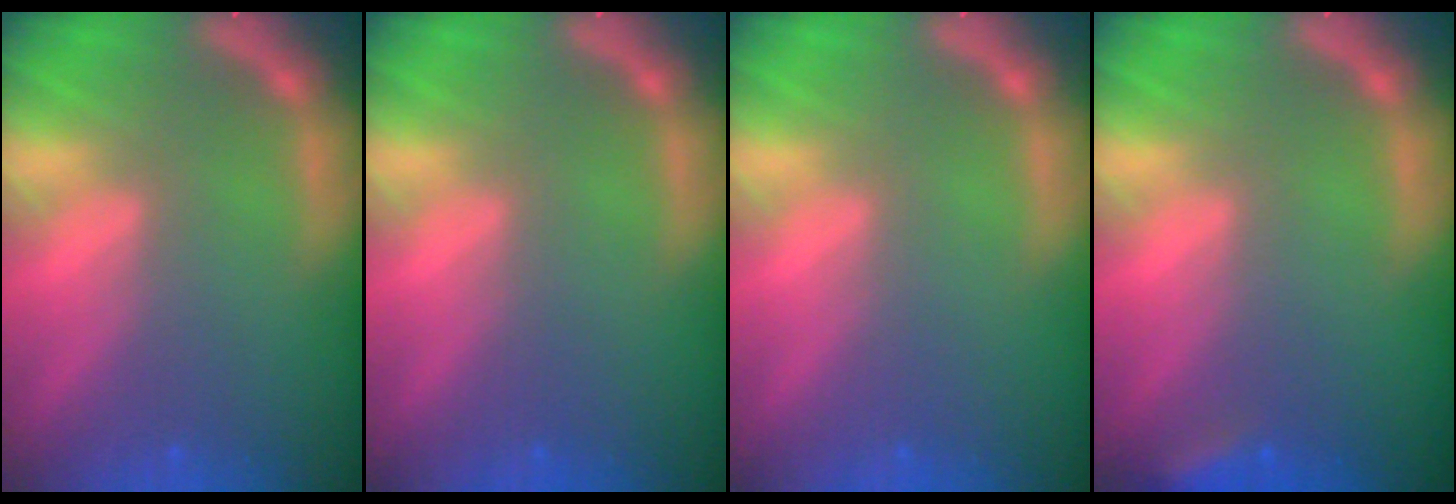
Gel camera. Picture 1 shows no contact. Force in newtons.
{"total": 0.0}
{"total": 0.0}
{"total": 2.4}